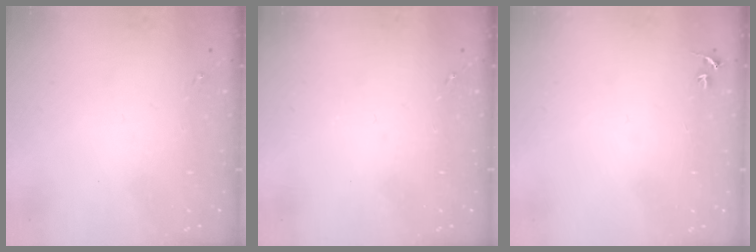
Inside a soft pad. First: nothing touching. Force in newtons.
{"total": 0.0}
{"total": 2.3, "press": 2.3, "slide": 0.2}